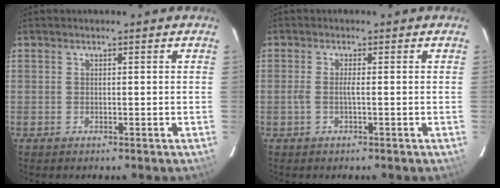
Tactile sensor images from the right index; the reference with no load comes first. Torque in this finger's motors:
{"motor_torque": [0.31, -0.13, 0.15, 0.05]}